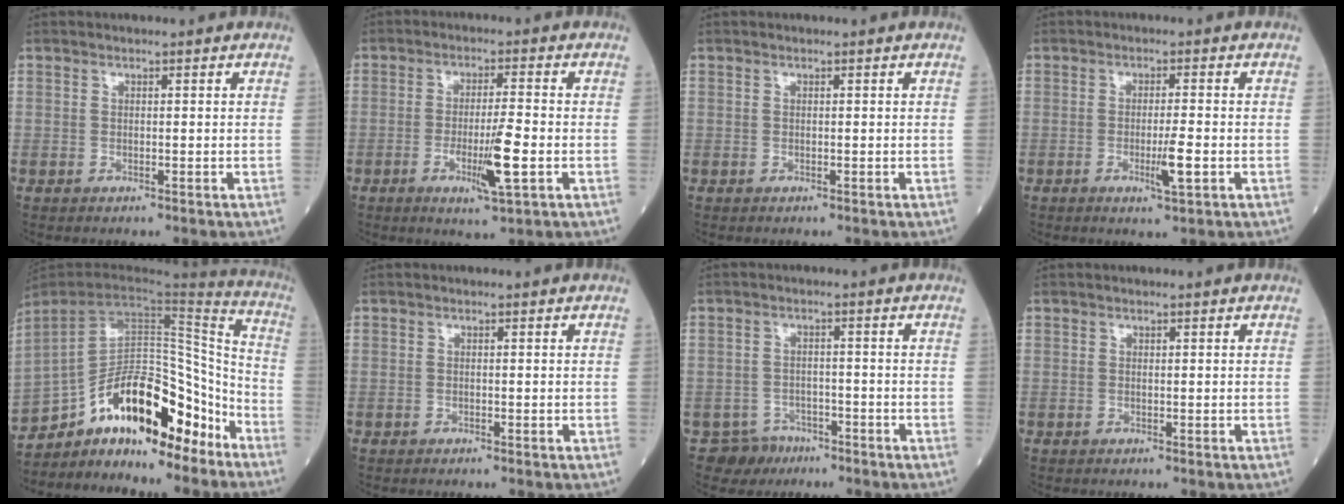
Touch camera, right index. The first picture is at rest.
{"total": 7.1, "force": [-2.0, 0.3, 6.8], "torque": [-0.119, -0.013, -0.034]}
{"total": 0.0}
{"total": 4.1, "force": [-1.2, 0.1, 3.9], "torque": [-0.066, -0.007, -0.018]}
{"total": 20.2, "force": [-14.9, 6.3, 12.1], "torque": [-0.207, 0.032, -0.247]}
{"total": 0.0}
{"total": 3.9, "force": [-2.7, 2.7, -0.6], "torque": [0.012, 0.007, -0.044]}
{"total": 0.0}